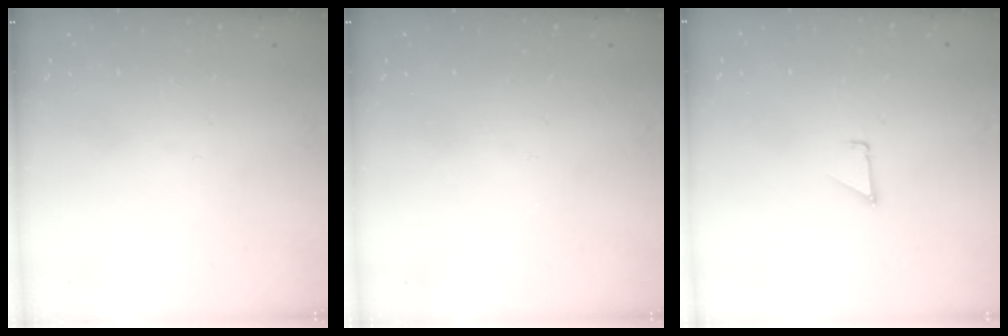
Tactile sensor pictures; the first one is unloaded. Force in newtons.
{"total": 0.0}
{"total": 0.7, "press": 0.7, "slide": 0.1}